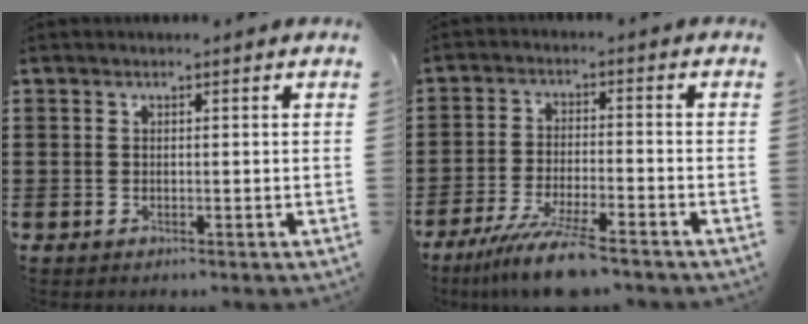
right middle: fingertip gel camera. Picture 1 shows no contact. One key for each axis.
{"total": 8.4, "fx": -6.7, "fy": 0.4, "fz": 5.1, "tx": -0.098, "ty": -0.007, "tz": -0.126}